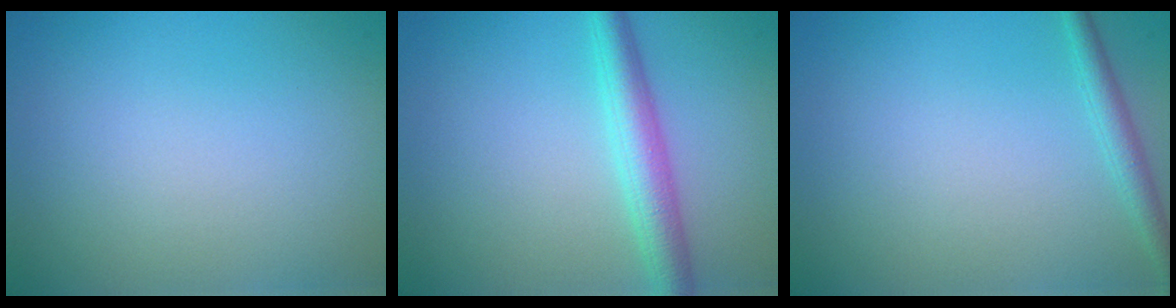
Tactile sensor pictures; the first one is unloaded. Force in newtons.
{"total": 3.5, "press": 3.5, "slide": 0.0}
{"total": 1.6, "press": 1.6, "slide": 0.0}